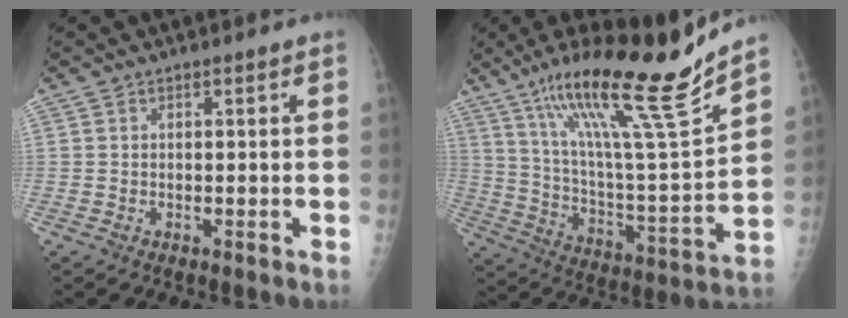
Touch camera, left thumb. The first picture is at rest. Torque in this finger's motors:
{"motor_torque": [0.46, 0.56, 1.47, -1.31, 0.45]}